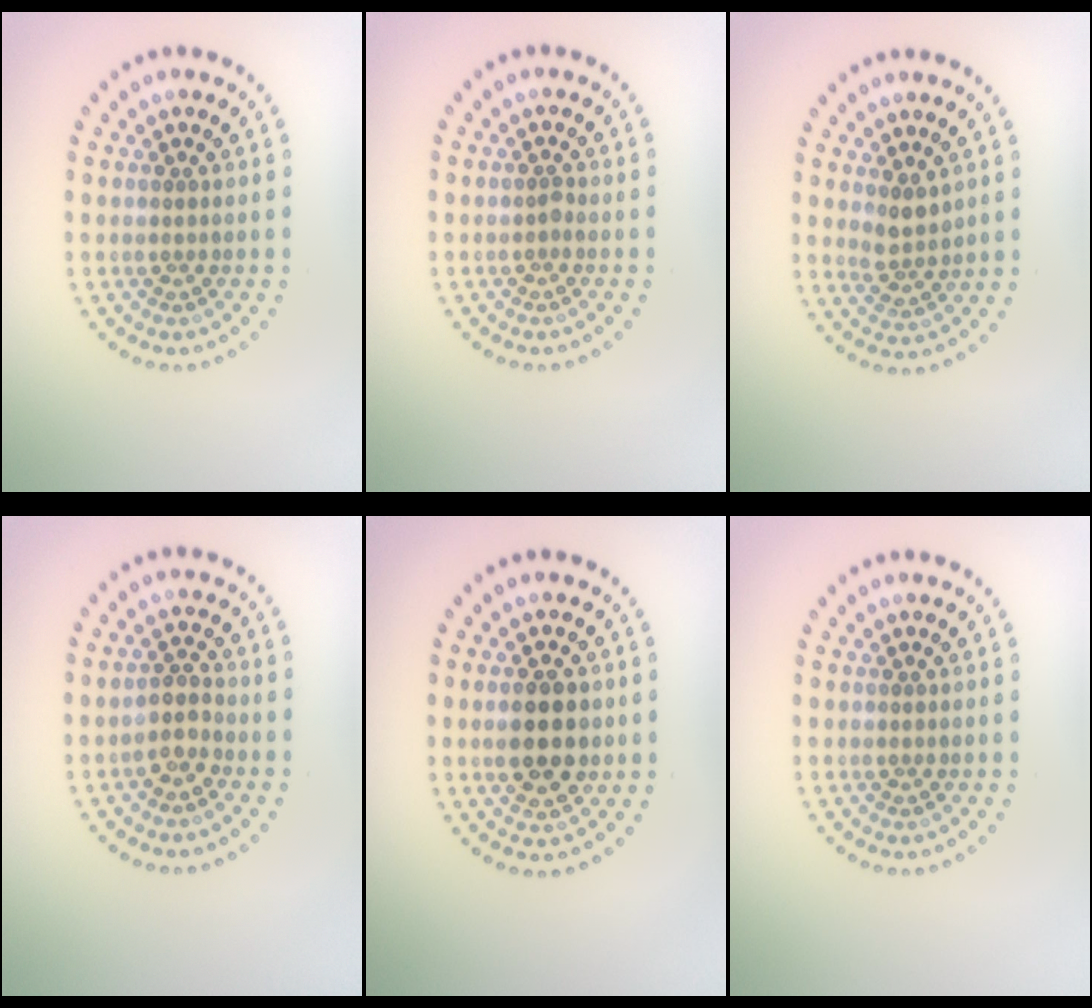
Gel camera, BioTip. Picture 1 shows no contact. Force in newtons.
{"total": 0.6, "press": 0.5, "slide": 0.3}
{"total": 2.0, "press": 1.7, "slide": 1.0}
{"total": 2.0, "press": 1.7, "slide": 1.2}
{"total": 4.0, "press": 4.0, "slide": 0.2}
{"total": 0.0}